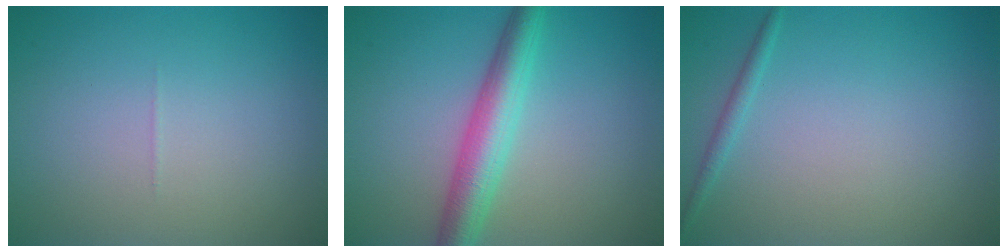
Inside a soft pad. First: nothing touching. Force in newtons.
{"total": 4.8, "press": 4.8, "slide": 0.2}
{"total": 1.0, "press": 1.0, "slide": 0.1}